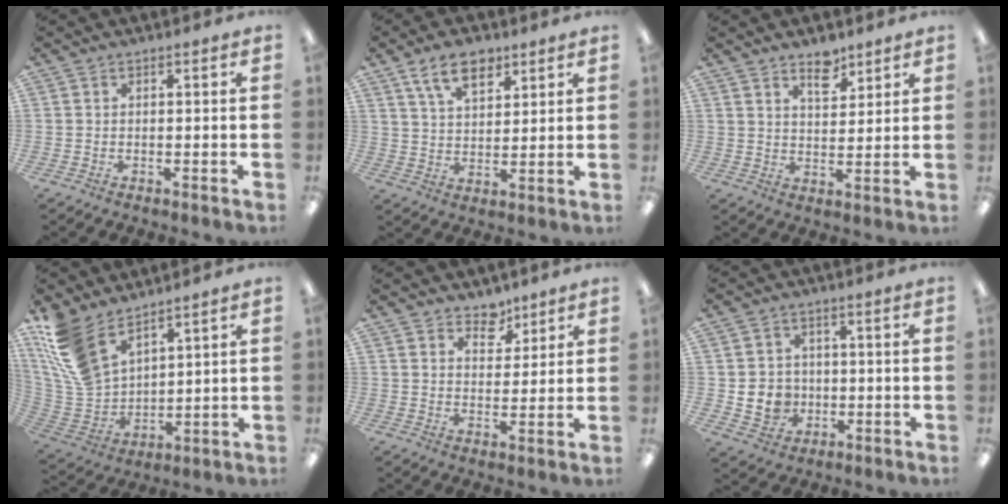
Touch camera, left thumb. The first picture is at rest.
{"total": 9.9, "force": [6.4, 5.2, 5.5], "torque": [-0.098, -0.017, 0.117]}
{"total": 6.6, "force": [5.1, 3.2, 2.8], "torque": [-0.029, -0.032, 0.088]}
{"total": 15.5, "force": [10.5, 8.0, 8.1], "torque": [-0.215, -0.049, 0.203]}
{"total": 6.1, "force": [4.8, 3.6, 0.8], "torque": [-0.004, -0.033, 0.086]}
{"total": 6.9, "force": [-0.8, 6.4, 2.5], "torque": [-0.066, 0.012, -0.011]}